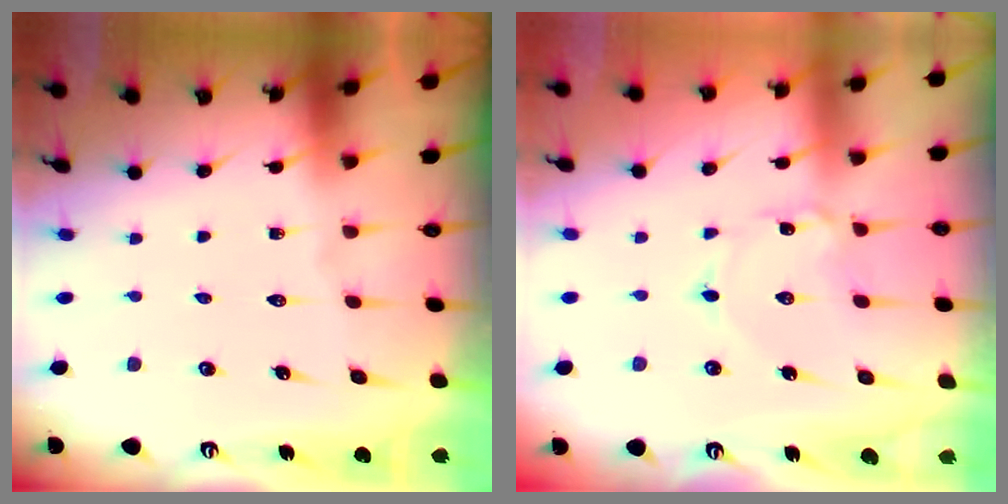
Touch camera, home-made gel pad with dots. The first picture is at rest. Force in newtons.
{"total": 1.2, "press": 1.2, "slide": 0.1}